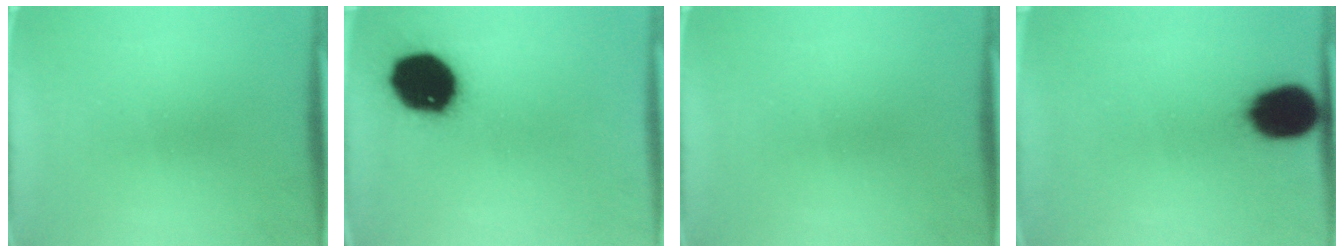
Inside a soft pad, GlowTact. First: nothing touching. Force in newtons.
{"total": 18.0}
{"total": 0.0}
{"total": 13.0}